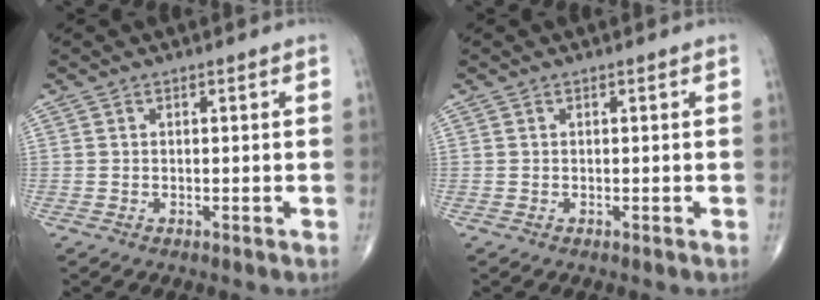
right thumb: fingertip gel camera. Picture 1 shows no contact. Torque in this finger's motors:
{"motor_torque": [0.00, 0.00, 0.00, 0.00, 0.00]}